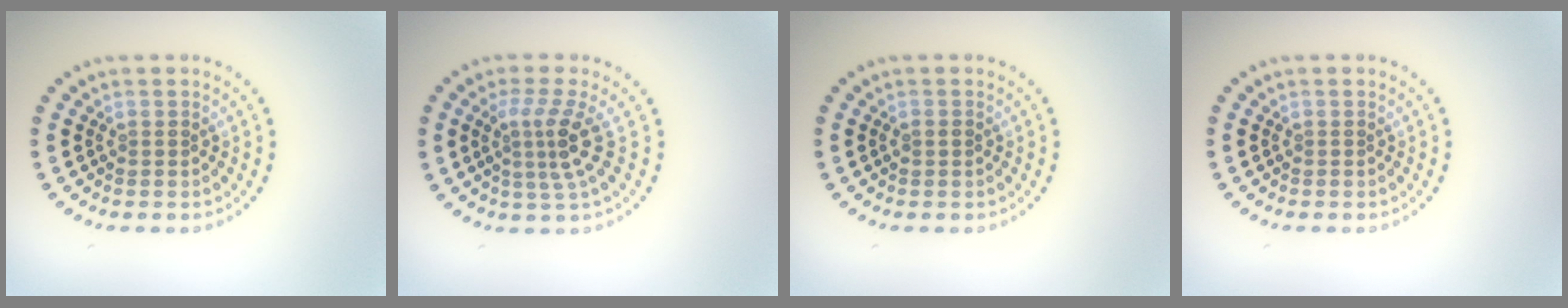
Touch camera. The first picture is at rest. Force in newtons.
{"total": 3.4, "press": 2.4, "slide": 2.5}
{"total": 0.8, "press": 0.8, "slide": 0.2}
{"total": 0.0}